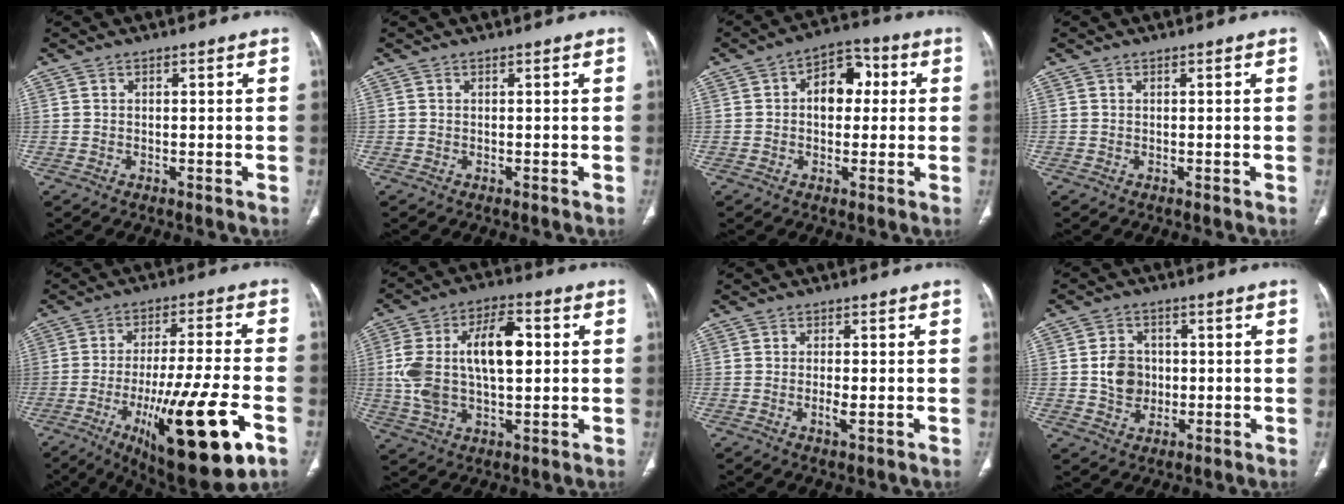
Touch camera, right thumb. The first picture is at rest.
{"total": 0.0}
{"total": 8.9, "force": [1.2, 6.1, 6.4], "torque": [-0.059, 0.023, 0.009]}
{"total": 0.0}
{"total": 21.7, "force": [-8.6, 4.4, 19.4], "torque": [-0.315, 0.008, -0.127]}
{"total": 17.1, "force": [2.0, 8.9, 14.4], "torque": [-0.266, 0.022, 0.037]}
{"total": 2.3, "force": [-0.5, 0.6, 2.1], "torque": [-0.044, -0.004, -0.011]}
{"total": 6.7, "force": [0.0, 5.6, 3.5], "torque": [-0.041, 0.002, 0.000]}